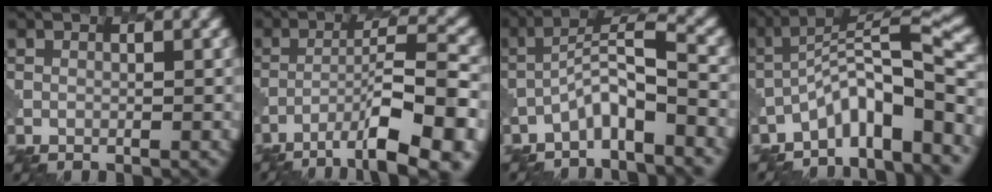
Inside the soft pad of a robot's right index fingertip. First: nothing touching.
{"total": 10.4, "force": [-6.0, 2.2, 8.2], "torque": [-0.124, 0.016, -0.092]}
{"total": 4.1, "force": [-2.5, 0.7, 3.2], "torque": [-0.062, 0.014, -0.056]}
{"total": 7.8, "force": [-4.7, 1.8, 6.0], "torque": [-0.092, 0.015, -0.088]}